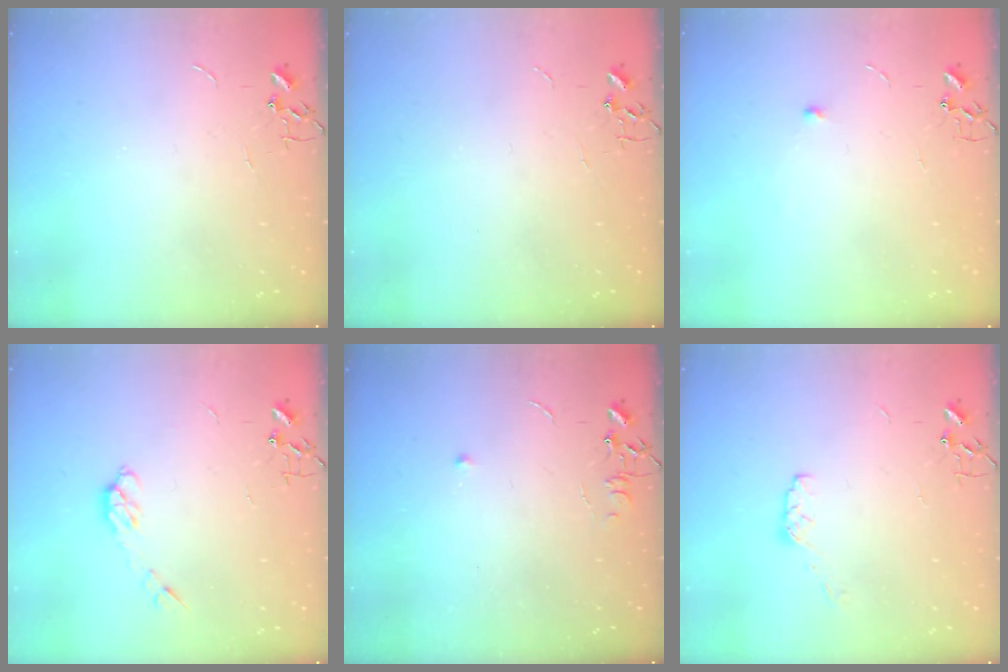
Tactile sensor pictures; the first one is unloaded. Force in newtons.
{"total": 0.0}
{"total": 3.8, "press": 3.7, "slide": 0.6}
{"total": 5.1, "press": 5.1, "slide": 0.8}
{"total": 5.5, "press": 5.4, "slide": 0.8}
{"total": 4.3, "press": 4.3, "slide": 0.7}